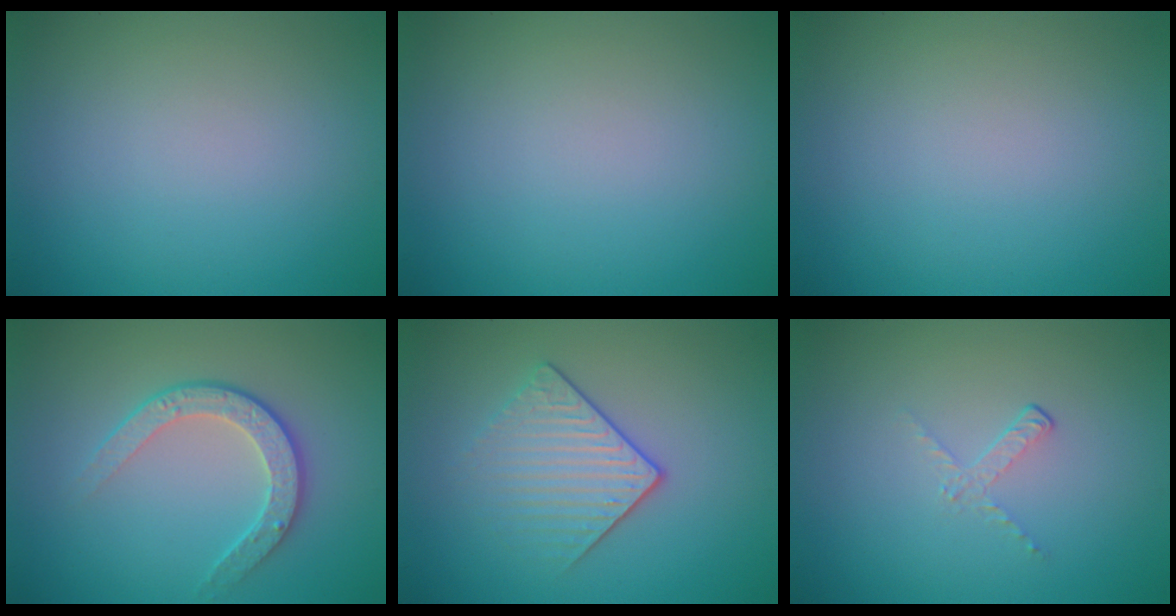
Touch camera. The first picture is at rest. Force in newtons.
{"total": 0.0}
{"total": 0.0}
{"total": 3.5, "press": 2.9, "slide": 1.9}
{"total": 3.4, "press": 2.9, "slide": 1.9}
{"total": 1.1, "press": 0.4, "slide": 1.1}